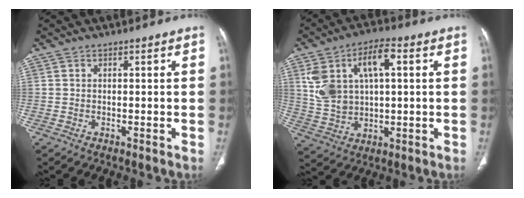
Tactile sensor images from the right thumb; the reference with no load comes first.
{"total": 13.7, "force": [3.7, 7.6, 10.7], "torque": [-0.192, 0.012, 0.074]}